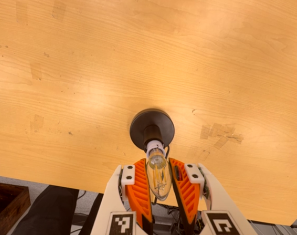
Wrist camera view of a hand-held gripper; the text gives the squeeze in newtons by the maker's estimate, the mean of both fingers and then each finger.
{"total": 8.7, "left": 8.0, "right": 9.4}